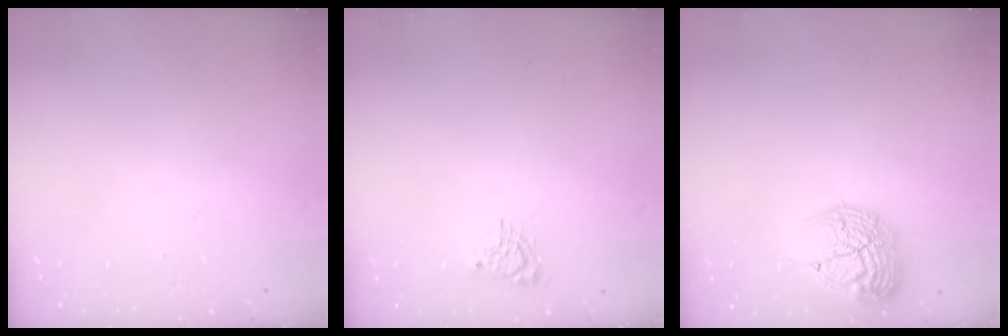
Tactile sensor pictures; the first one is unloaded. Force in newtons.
{"total": 5.2, "press": 5.2, "slide": 0.6}
{"total": 18.2, "press": 18.2, "slide": 1.3}